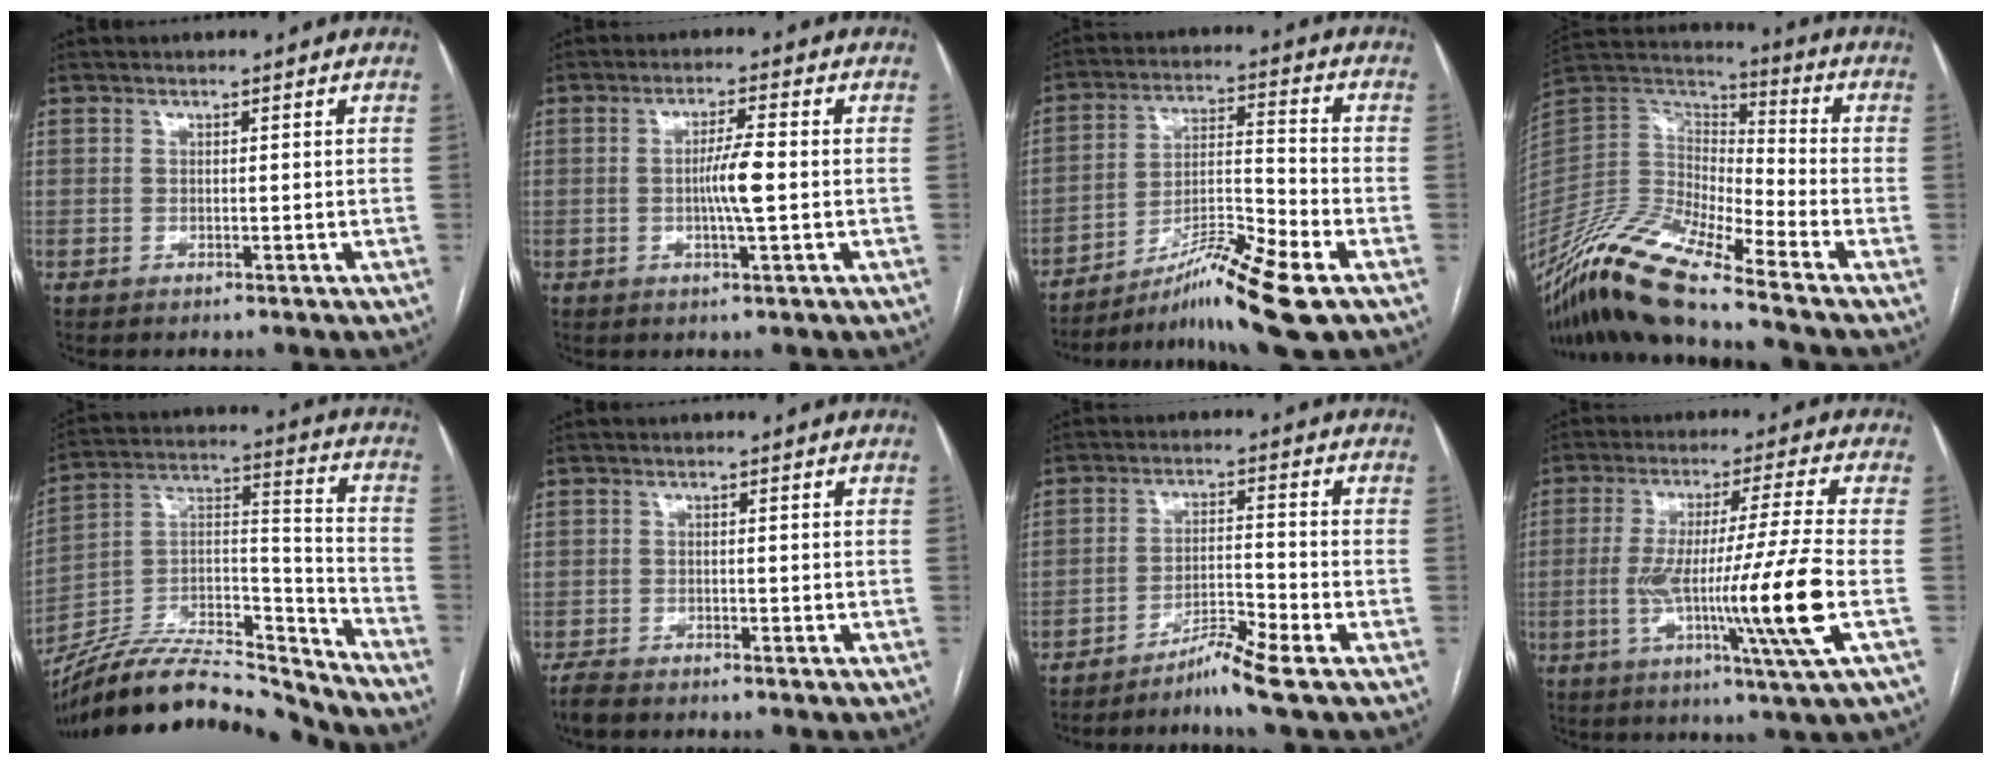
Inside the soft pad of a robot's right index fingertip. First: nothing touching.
{"total": 4.9, "force": [-0.5, 0.0, 4.8], "torque": [-0.090, -0.002, -0.010]}
{"total": 13.6, "force": [-9.0, 0.1, 10.3], "torque": [-0.186, -0.014, -0.148]}
{"total": 16.2, "force": [-12.4, 1.6, 10.3], "torque": [-0.212, -0.003, -0.239]}
{"total": 22.6, "force": [-21.0, 3.4, 7.7], "torque": [-0.151, 0.031, -0.356]}
{"total": 2.4, "force": [-2.2, 0.7, 0.6], "torque": [-0.015, -0.005, -0.039]}
{"total": 5.9, "force": [-4.7, -1.3, 3.3], "torque": [-0.060, -0.019, -0.088]}
{"total": 15.1, "force": [-3.3, -2.3, 14.6], "torque": [-0.268, -0.019, -0.061]}